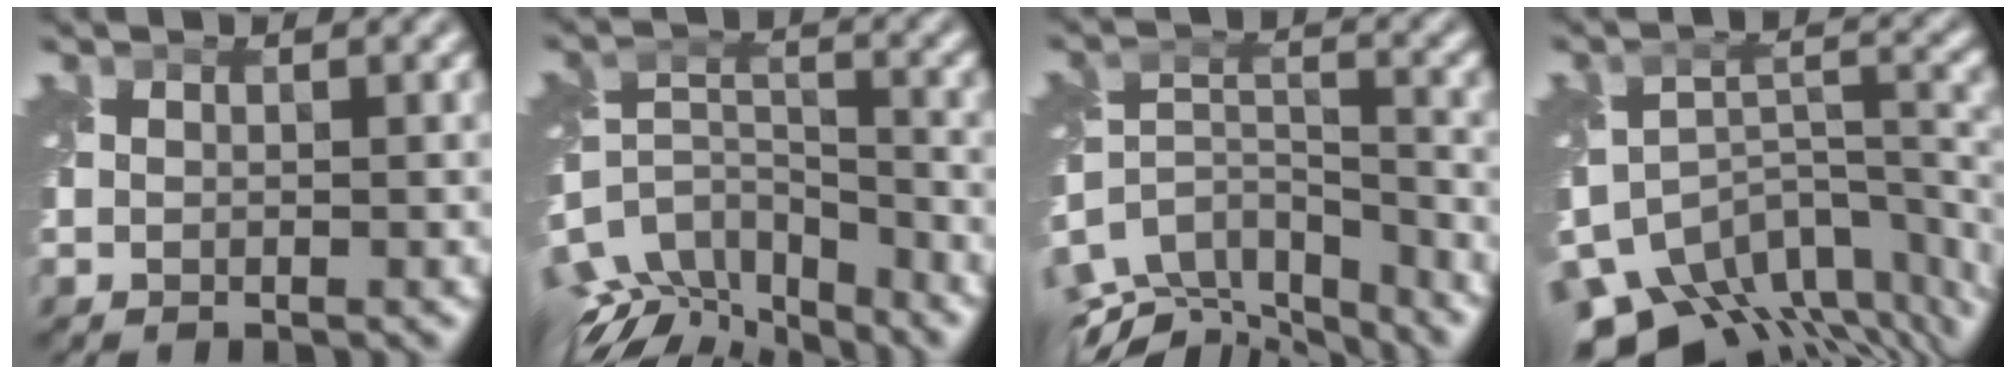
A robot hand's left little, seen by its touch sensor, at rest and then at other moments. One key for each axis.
{"total": 8.6, "fx": -6.7, "fy": 3.6, "fz": 4.0, "tx": -0.085, "ty": -0.010, "tz": -0.114}
{"total": 10.0, "fx": -8.5, "fy": 3.7, "fz": 3.6, "tx": -0.074, "ty": 0.004, "tz": -0.125}
{"total": 11.5, "fx": -8.7, "fy": 5.4, "fz": 5.3, "tx": -0.096, "ty": -0.017, "tz": -0.105}